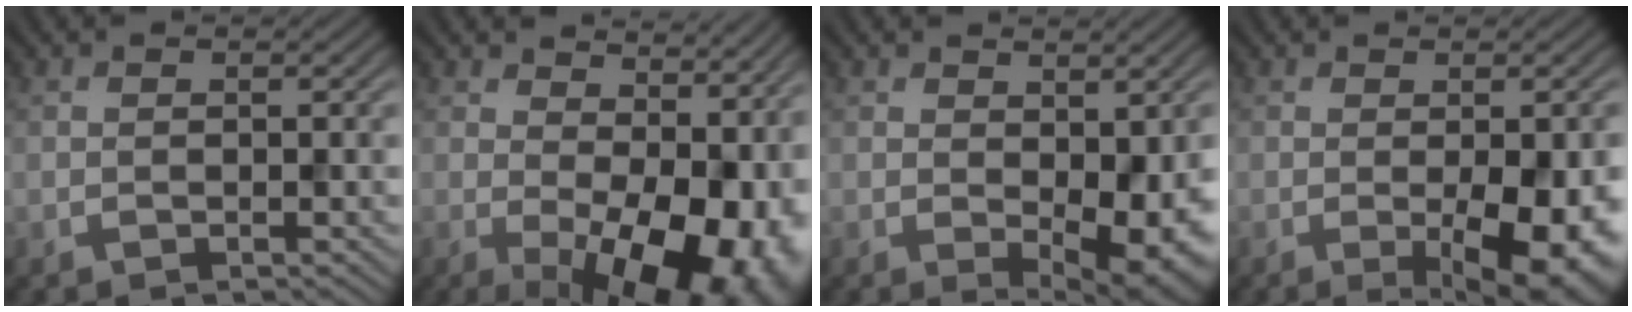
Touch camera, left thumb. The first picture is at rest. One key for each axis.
{"total": 17.0, "fx": -0.9, "fy": 9.3, "fz": 14.3, "tx": -0.170, "ty": -0.034, "tz": 0.022}
{"total": 7.8, "fx": -0.6, "fy": 3.9, "fz": 6.7, "tx": -0.099, "ty": -0.019, "tz": 0.006}
{"total": 9.3, "fx": -2.5, "fy": 3.1, "fz": 8.4, "tx": -0.128, "ty": -0.024, "tz": -0.019}